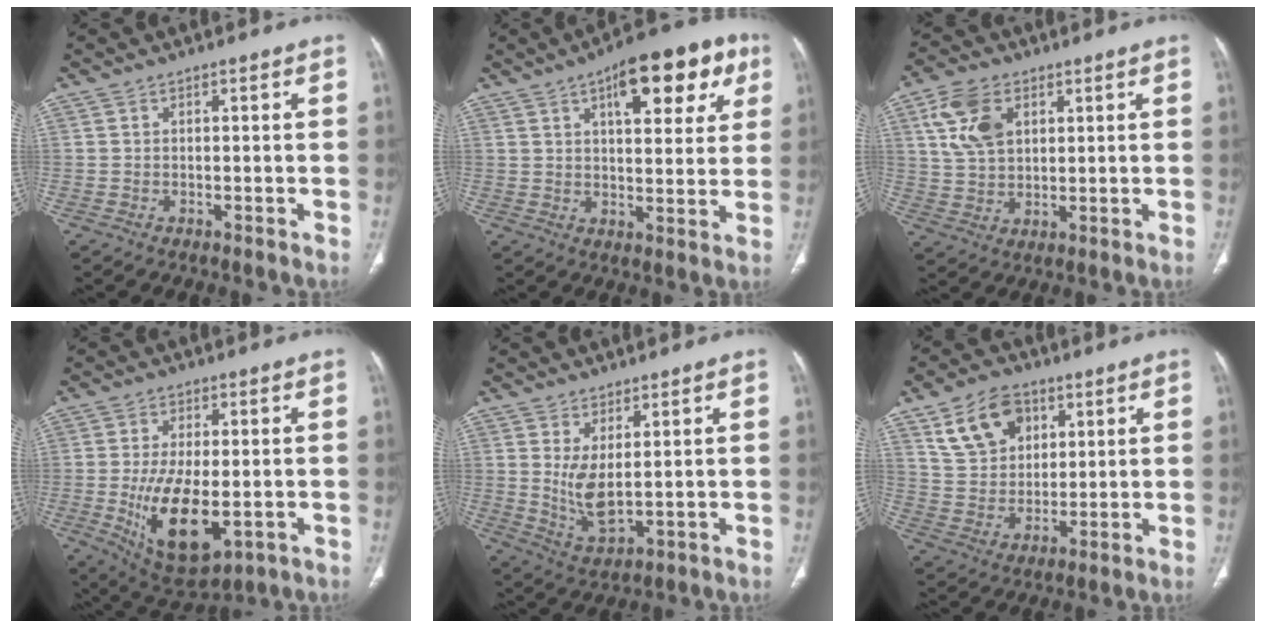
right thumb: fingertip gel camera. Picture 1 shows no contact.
{"total": 17.5, "force": [8.0, 7.3, 13.7], "torque": [-0.143, -0.008, 0.105]}
{"total": 9.7, "force": [3.7, 6.3, 6.3], "torque": [-0.112, -0.006, 0.075]}
{"total": 14.3, "force": [-3.1, 6.8, 12.2], "torque": [-0.205, -0.017, -0.032]}
{"total": 6.7, "force": [1.3, 2.7, 6.0], "torque": [-0.119, -0.026, 0.041]}
{"total": 12.1, "force": [5.8, 8.6, 6.3], "torque": [-0.080, -0.015, 0.112]}